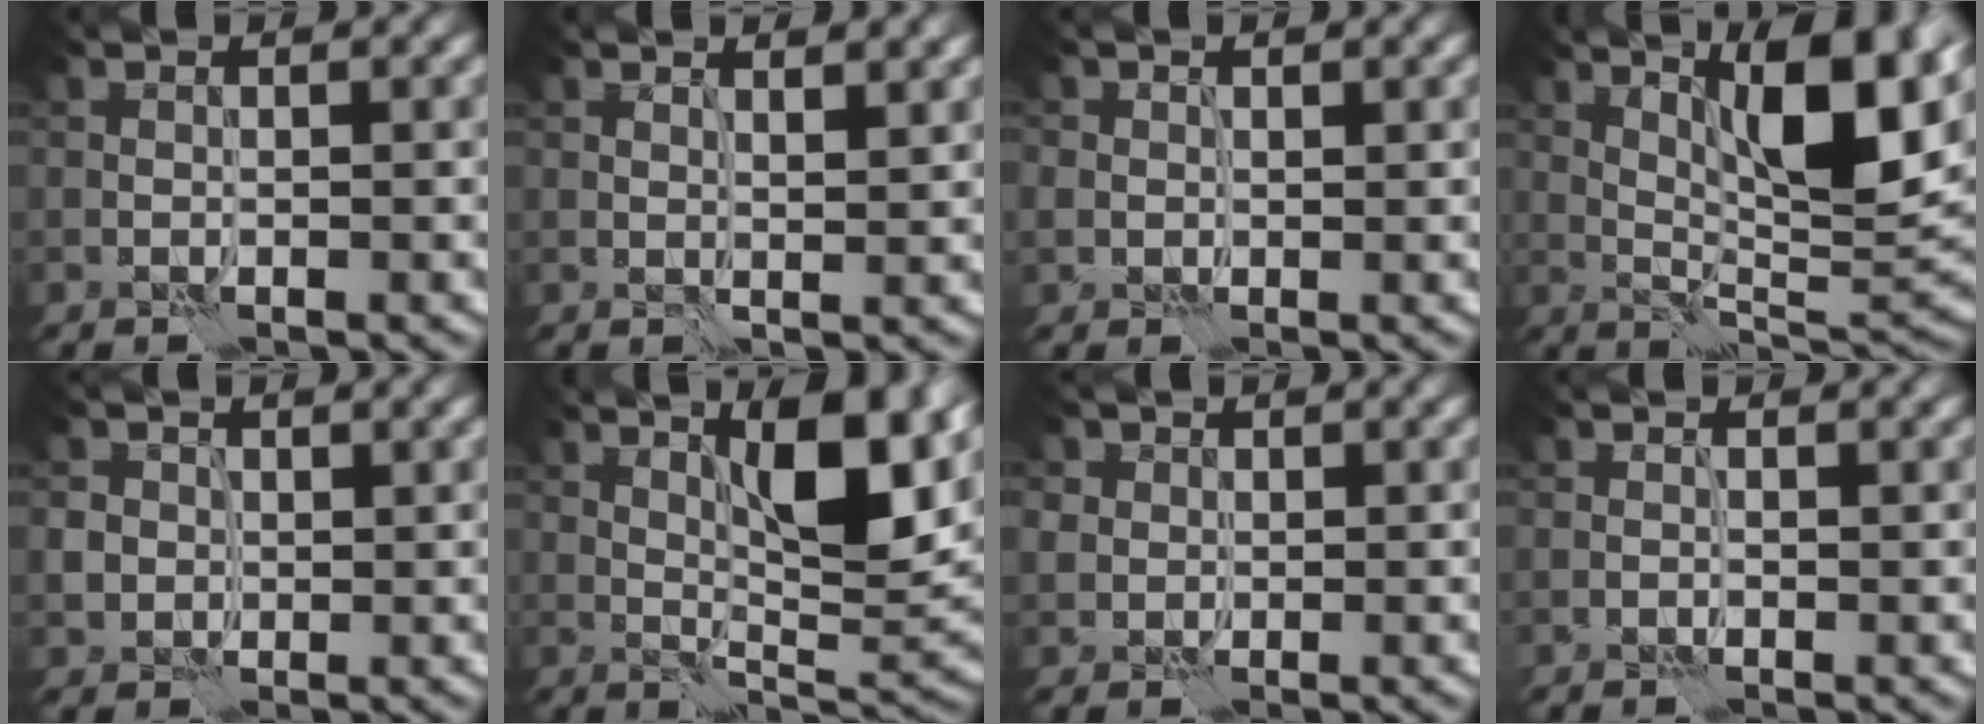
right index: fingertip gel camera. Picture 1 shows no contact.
{"total": 1.5, "force": [1.2, 0.1, 0.9], "torque": [-0.015, -0.004, 0.023]}
{"total": 1.1, "force": [0.4, 1.0, 0.3], "torque": [-0.008, -0.001, 0.008]}
{"total": 10.9, "force": [4.7, 2.5, 9.5], "torque": [-0.144, 0.004, 0.081]}
{"total": 1.8, "force": [0.1, 1.7, 0.5], "torque": [-0.011, 0.000, 0.002]}
{"total": 8.9, "force": [3.7, 2.4, 7.7], "torque": [-0.119, 0.001, 0.064]}
{"total": 2.7, "force": [1.2, 2.3, 0.7], "torque": [-0.018, 0.004, 0.019]}
{"total": 0.5, "force": [-0.1, 0.3, 0.4], "torque": [-0.005, -0.001, -0.003]}